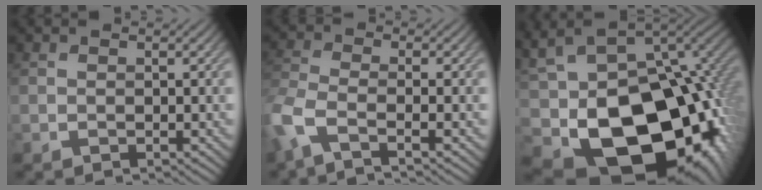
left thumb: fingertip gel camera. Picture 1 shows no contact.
{"total": 5.1, "force": [-3.0, 1.3, 3.9], "torque": [-0.092, -0.010, -0.078]}
{"total": 21.1, "force": [-4.3, 14.1, 15.0], "torque": [-0.282, -0.056, -0.025]}